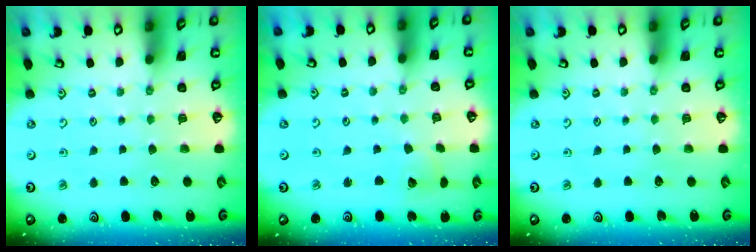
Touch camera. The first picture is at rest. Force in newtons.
{"total": 2.3, "press": 2.3, "slide": 0.4}
{"total": 0.0}